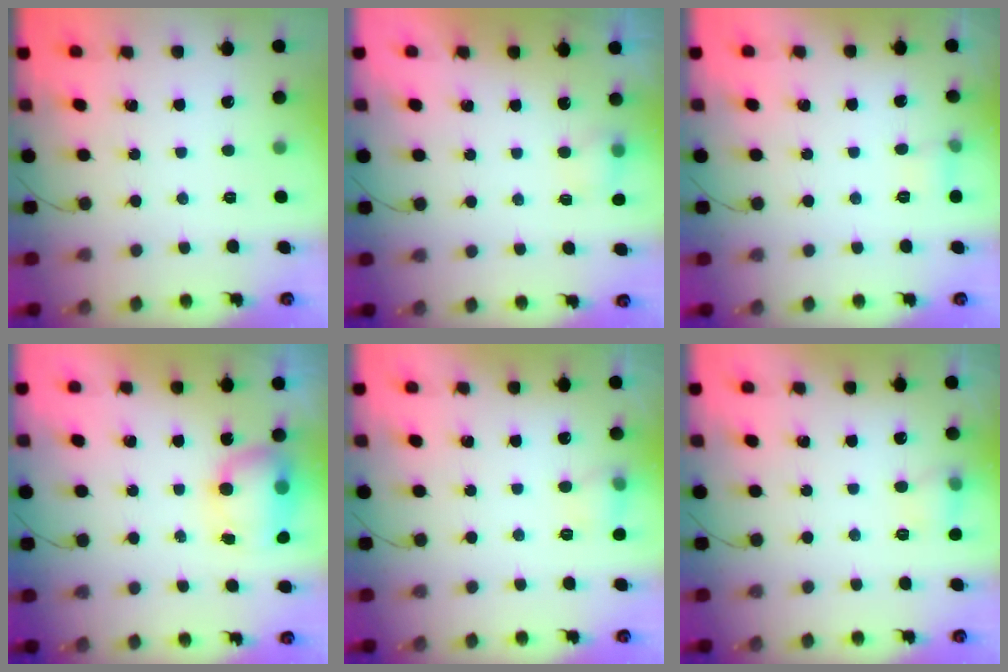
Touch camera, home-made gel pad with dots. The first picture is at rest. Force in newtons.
{"total": 4.4, "press": 4.1, "slide": 1.4}
{"total": 5.1, "press": 4.8, "slide": 1.7}
{"total": 11.1, "press": 8.8, "slide": 6.8}
{"total": 6.2, "press": 5.9, "slide": 1.8}
{"total": 6.2, "press": 5.9, "slide": 1.8}